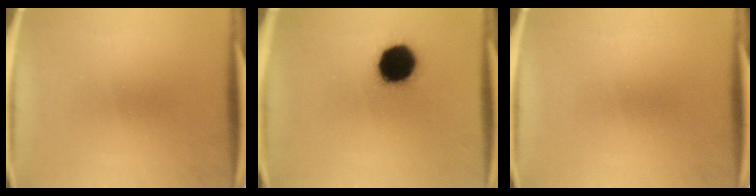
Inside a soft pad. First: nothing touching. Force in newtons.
{"total": 14.6}
{"total": 0.0}